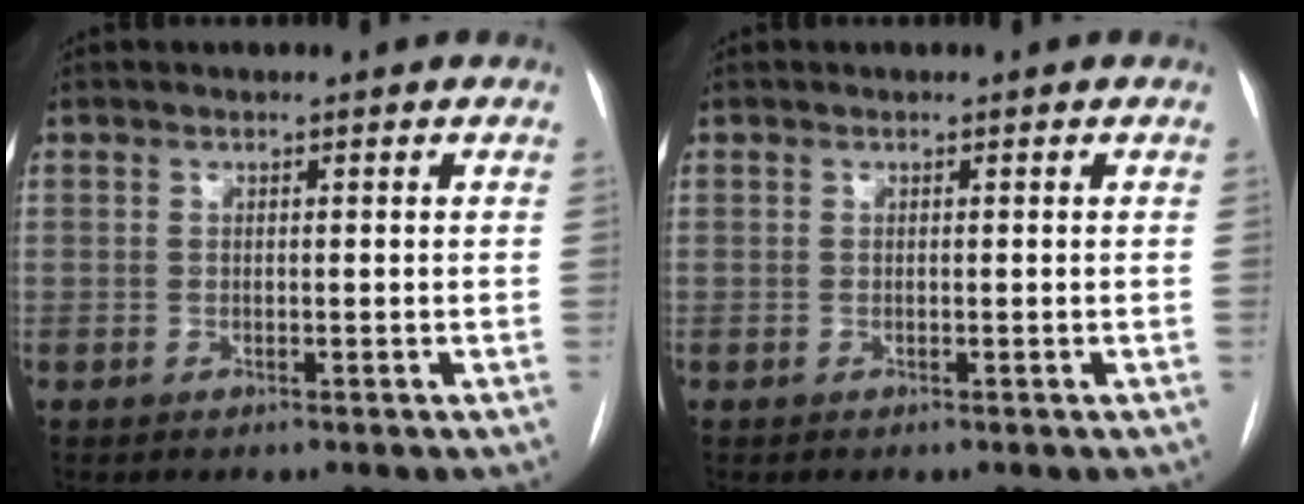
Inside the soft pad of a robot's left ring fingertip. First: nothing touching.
{"total": 0.0}